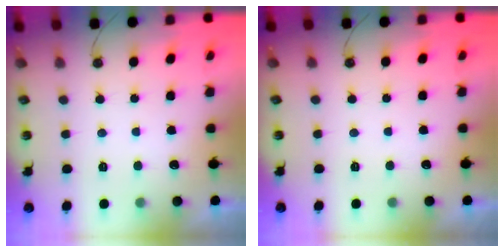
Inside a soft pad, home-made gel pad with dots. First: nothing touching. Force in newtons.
{"total": 0.0}